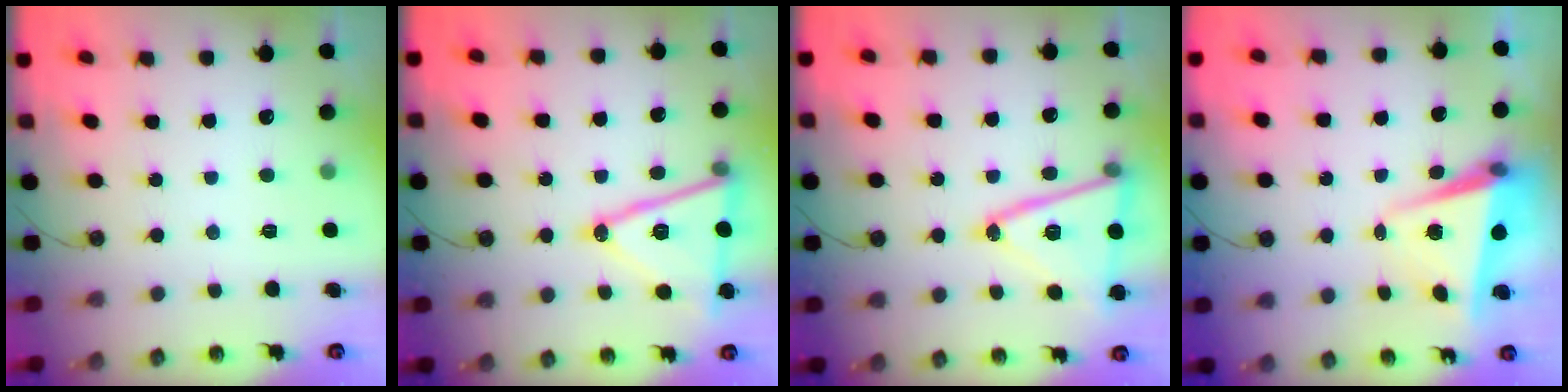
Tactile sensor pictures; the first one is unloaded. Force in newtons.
{"total": 17.2, "press": 16.8, "slide": 3.4}
{"total": 18.7, "press": 18.4, "slide": 3.3}
{"total": 7.2, "press": 7.2, "slide": 0.4}